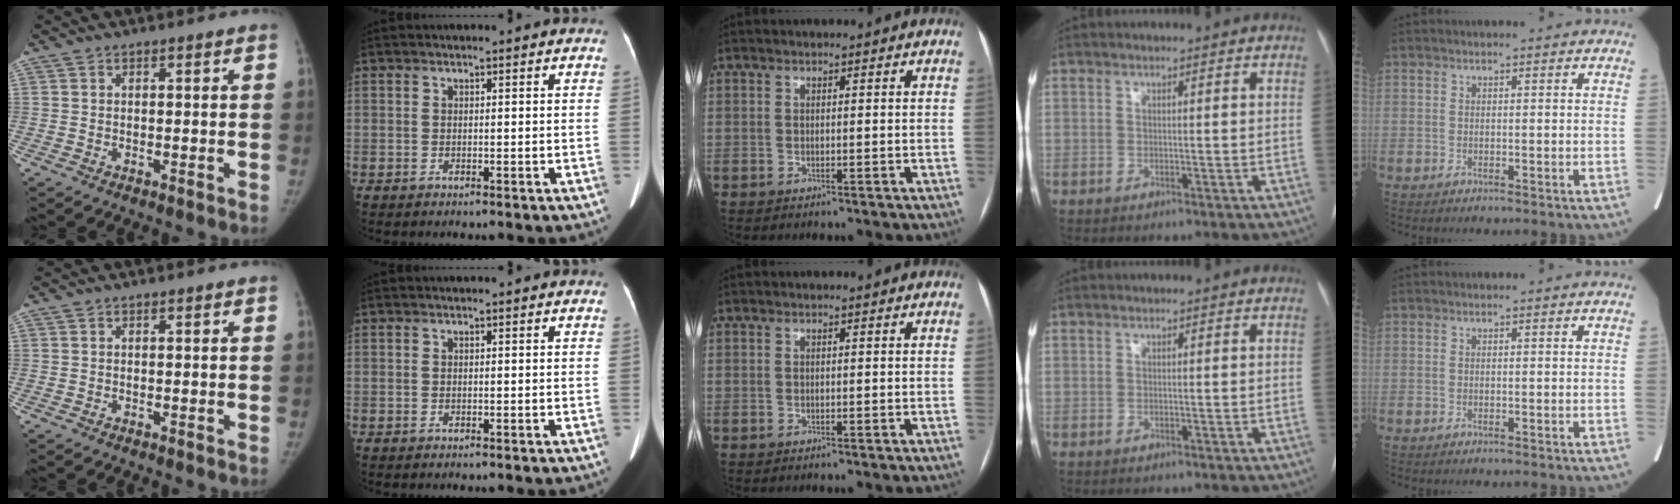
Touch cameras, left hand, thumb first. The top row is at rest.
{}